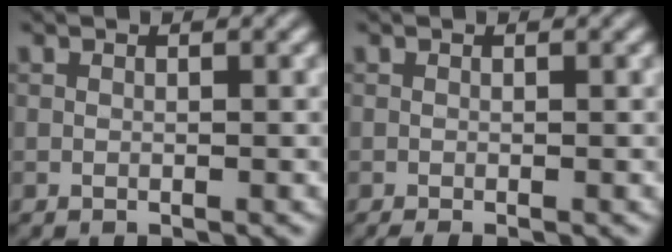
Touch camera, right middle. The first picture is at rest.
{"total": 0.6, "force": [-0.3, 0.2, 0.5], "torque": [-0.007, 0.008, 0.004]}